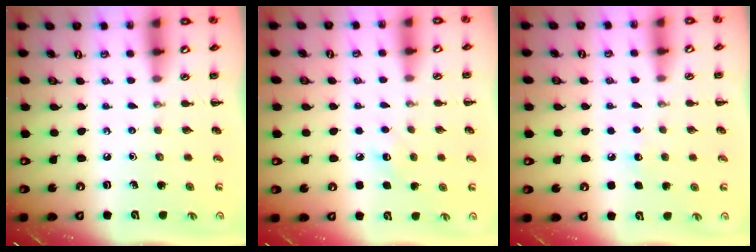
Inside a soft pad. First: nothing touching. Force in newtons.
{"total": 6.1, "press": 6.0, "slide": 1.4}
{"total": 4.8, "press": 4.6, "slide": 1.2}